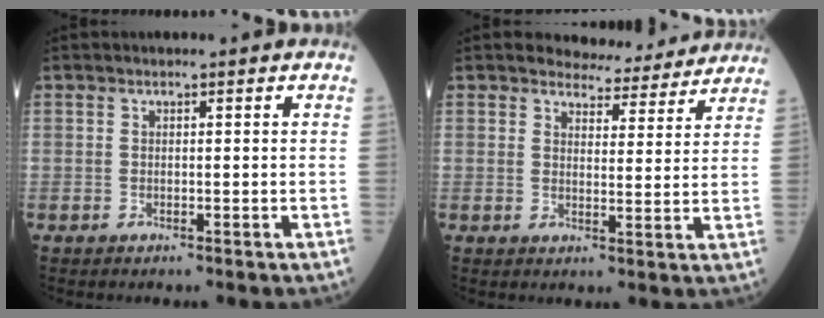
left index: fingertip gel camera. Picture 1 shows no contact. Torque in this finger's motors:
{"motor_torque": [0.20, -0.39, -0.11, 0.01]}